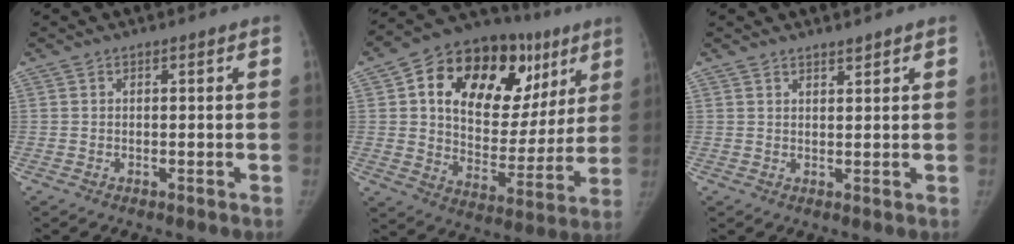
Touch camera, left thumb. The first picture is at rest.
{"total": 28.0, "force": [11.5, 17.2, 18.8], "torque": [-0.232, 0.013, 0.184]}
{"total": 1.7, "force": [1.5, 0.3, 0.6], "torque": [-0.003, -0.013, 0.026]}